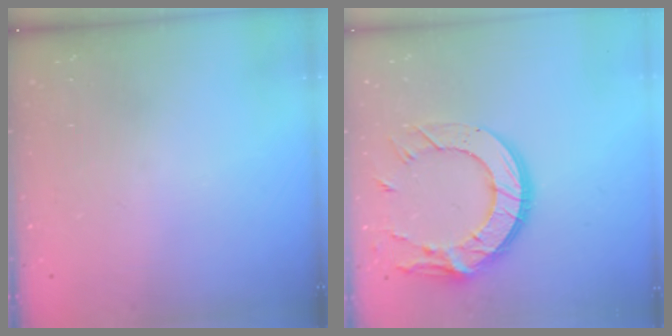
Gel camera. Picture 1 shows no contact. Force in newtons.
{"total": 17.3, "press": 17.2, "slide": 1.3}